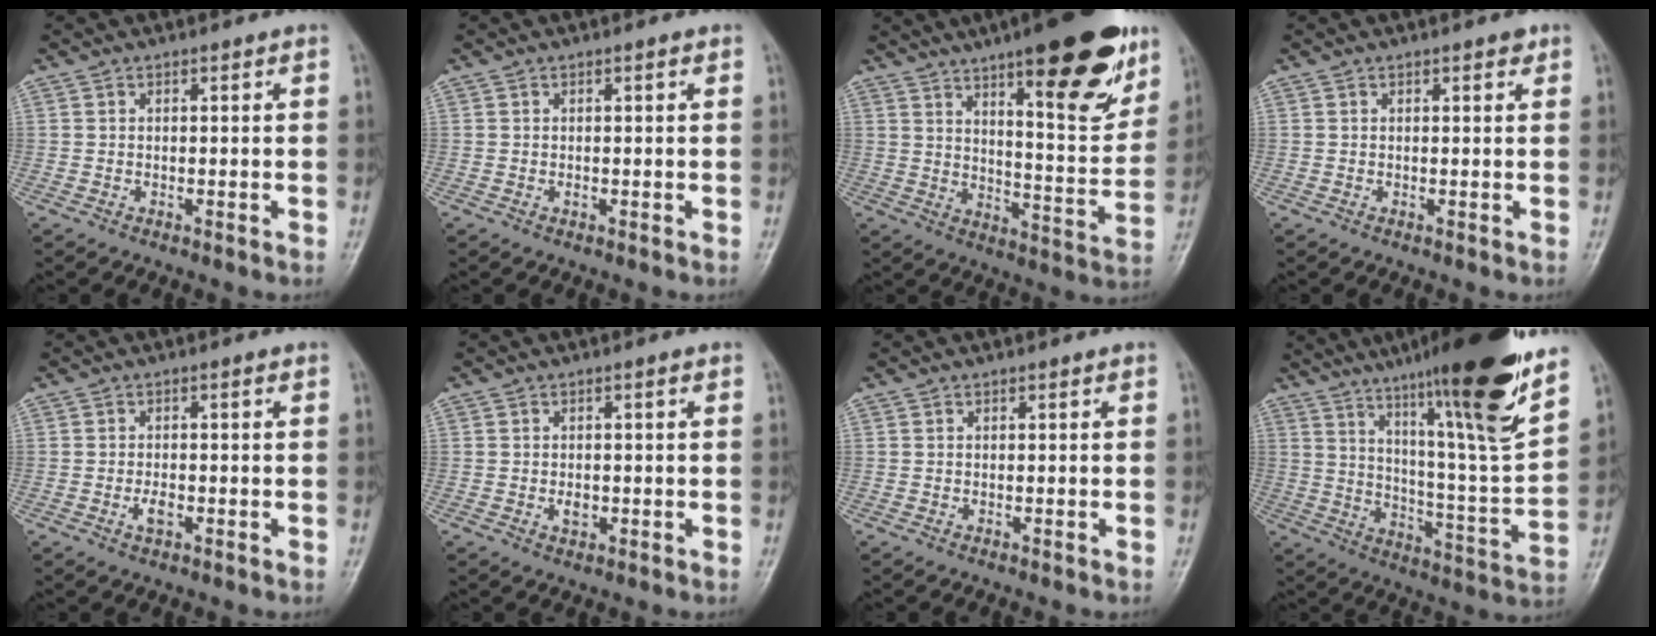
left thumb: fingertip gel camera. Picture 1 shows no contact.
{"total": 0.8, "force": [0.1, 0.4, 0.7], "torque": [-0.008, 0.003, 0.003]}
{"total": 21.9, "force": [12.7, 6.0, 16.8], "torque": [-0.198, -0.058, 0.185]}
{"total": 1.3, "force": [0.8, 0.5, 0.9], "torque": [-0.007, -0.001, 0.007]}
{"total": 2.4, "force": [-0.8, 1.2, 2.0], "torque": [-0.033, 0.003, -0.014]}
{"total": 2.2, "force": [-0.3, 1.4, 1.6], "torque": [-0.018, 0.001, -0.004]}
{"total": 0.0}
{"total": 24.5, "force": [16.4, 1.7, 18.2], "torque": [-0.255, -0.067, 0.257]}